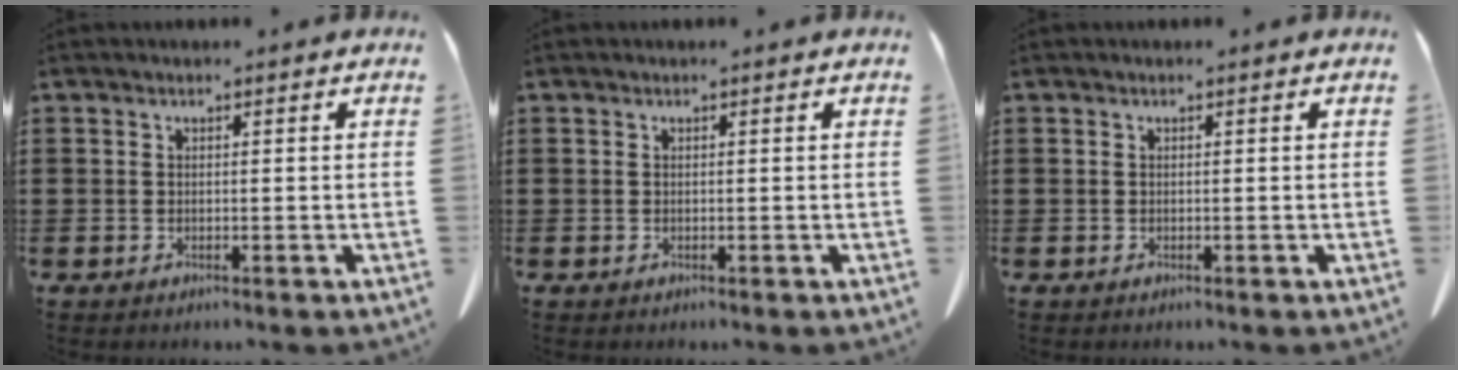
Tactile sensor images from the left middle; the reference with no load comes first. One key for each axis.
{"total": 0.0}
{"total": 0.0}